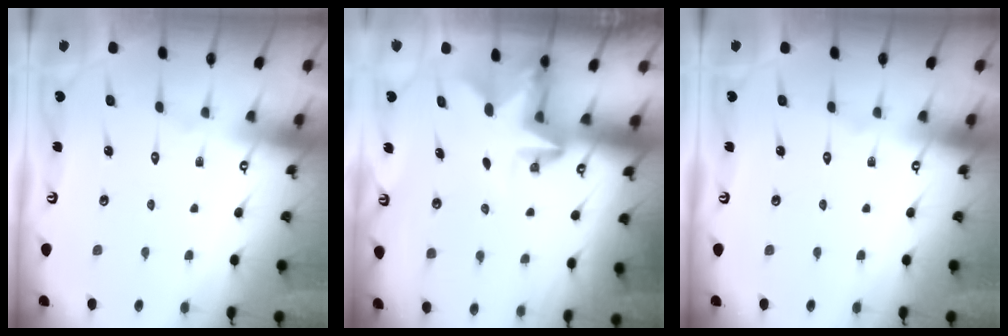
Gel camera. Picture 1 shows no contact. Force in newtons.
{"total": 2.9, "press": 2.8, "slide": 0.6}
{"total": 0.0}